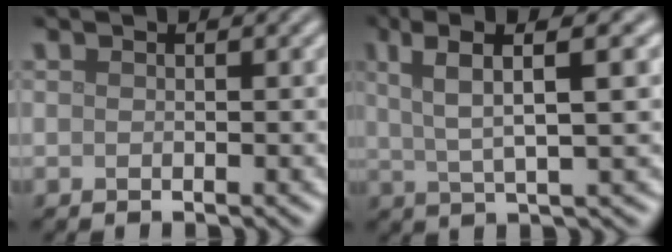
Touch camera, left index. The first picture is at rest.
{"total": 6.8, "force": [3.0, 1.5, 5.9], "torque": [-0.098, 0.016, 0.051]}